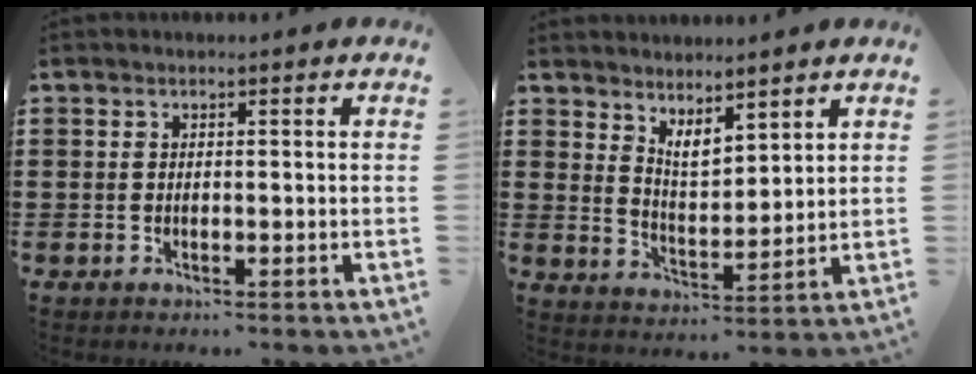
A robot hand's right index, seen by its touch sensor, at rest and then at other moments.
{"total": 3.9, "force": [3.6, 0.7, 1.1], "torque": [-0.034, -0.010, 0.066]}